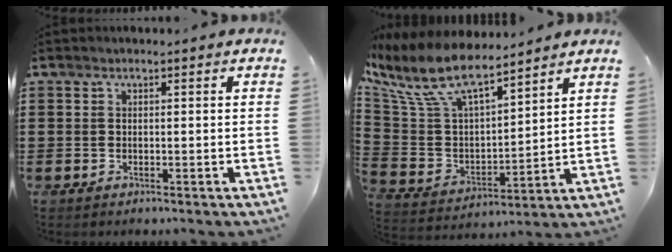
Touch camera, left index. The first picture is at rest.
{"total": 11.8, "force": [8.8, 3.7, 6.9], "torque": [-0.171, -0.041, 0.155]}